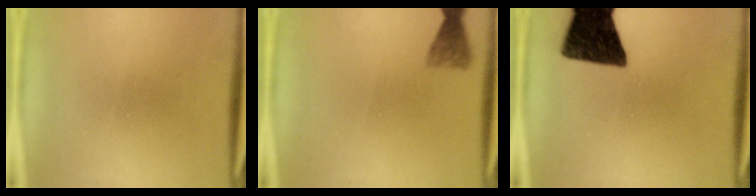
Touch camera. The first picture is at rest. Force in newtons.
{"total": 2.9}
{"total": 15.5}